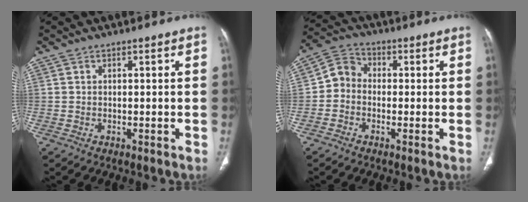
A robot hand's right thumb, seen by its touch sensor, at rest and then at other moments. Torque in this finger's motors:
{"motor_torque": [-0.34, 0.15, -0.29, -0.20, 0.08]}